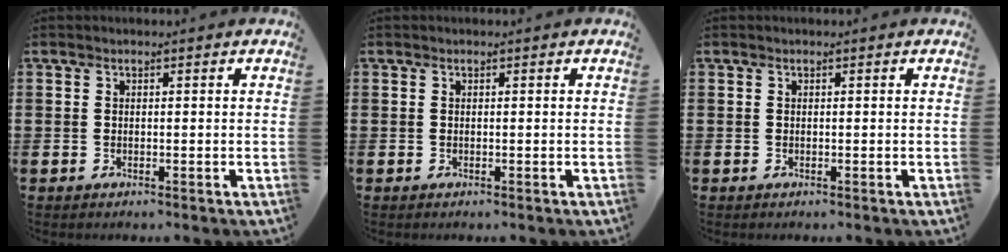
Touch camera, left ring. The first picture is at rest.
{"total": 0.0}
{"total": 0.0}